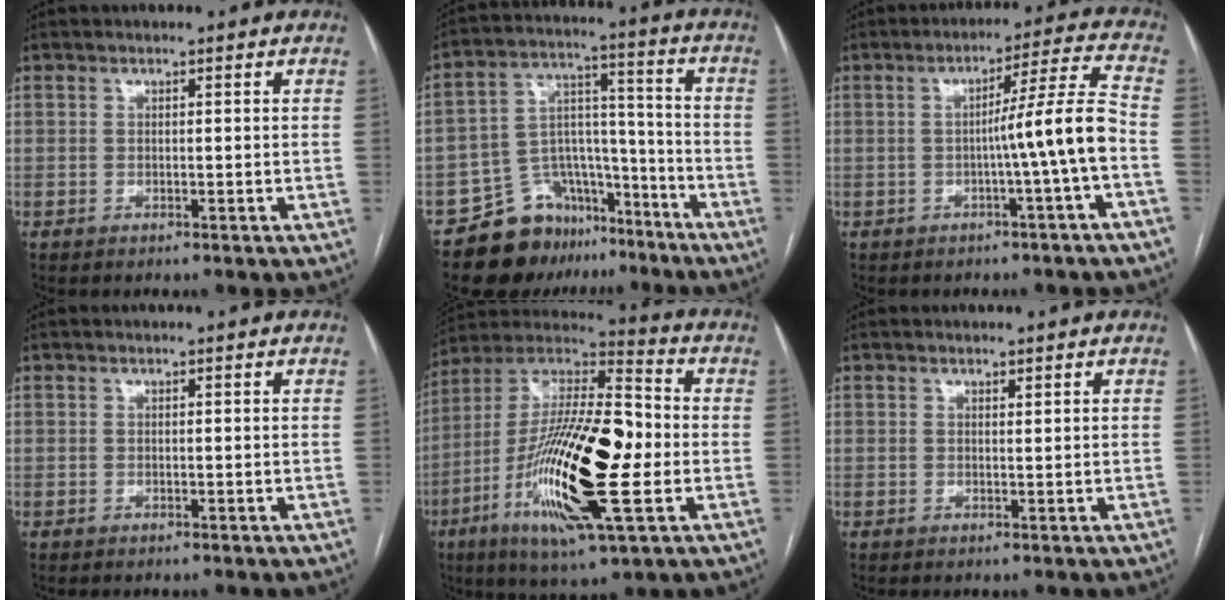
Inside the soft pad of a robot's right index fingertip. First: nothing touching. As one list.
[{"total": 13.0, "force": [-10.0, 7.7, 3.2], "torque": [-0.044, 0.074, -0.159]}, {"total": 8.5, "force": [-2.2, -1.8, 8.0], "torque": [-0.116, 0.019, -0.030]}, {"total": 0.0}, {"total": 24.0, "force": [-4.9, 4.9, 23.0], "torque": [-0.453, -0.013, -0.090]}, {"total": 0.5, "force": [0.5, 0.1, 0.2], "torque": [-0.007, -0.004, 0.008]}]